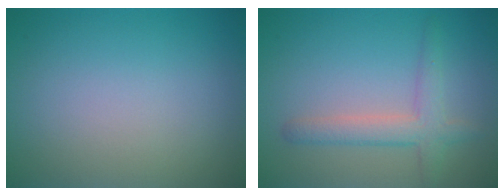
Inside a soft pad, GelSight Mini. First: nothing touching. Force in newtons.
{"total": 3.0, "press": 3.0, "slide": 0.1}